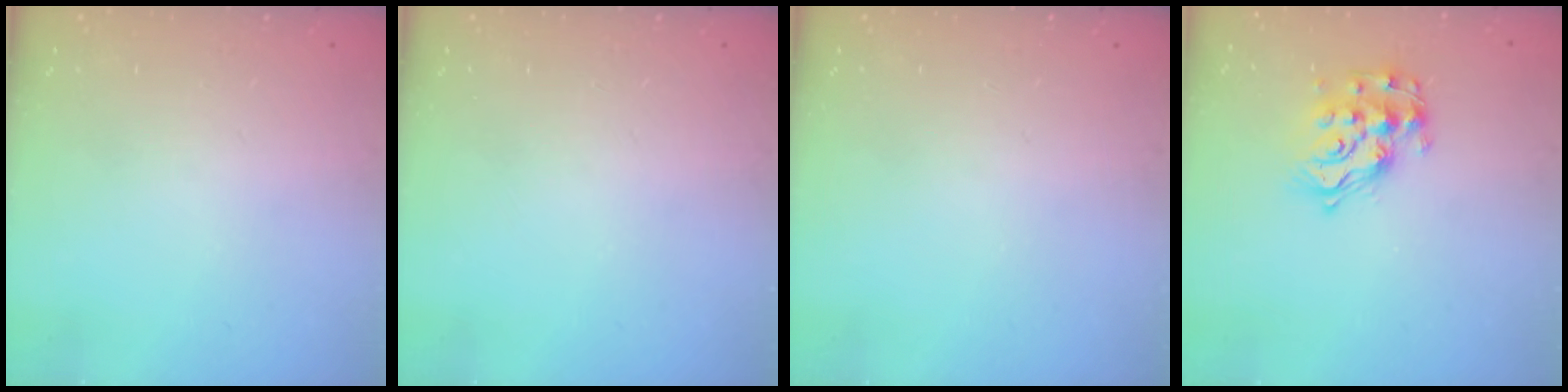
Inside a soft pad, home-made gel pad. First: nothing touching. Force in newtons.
{"total": 0.0}
{"total": 0.0}
{"total": 13.6, "press": 13.6, "slide": 1.0}